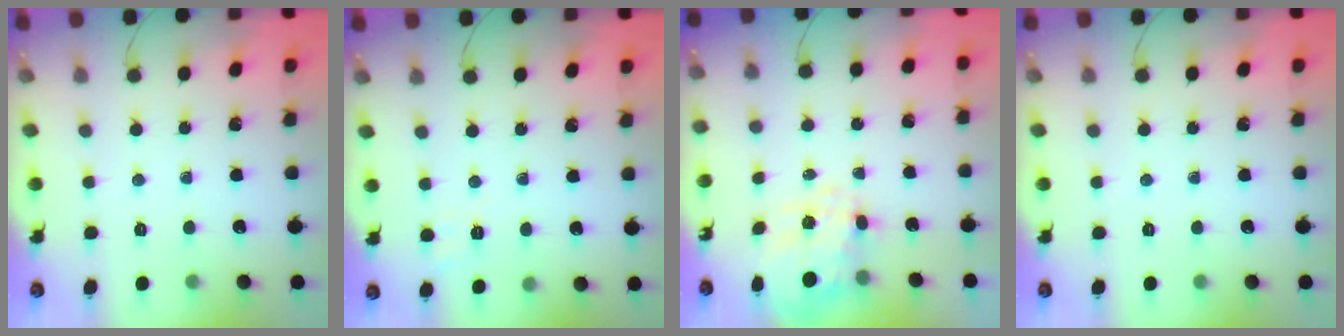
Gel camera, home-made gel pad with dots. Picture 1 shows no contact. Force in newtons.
{"total": 2.9, "press": 2.3, "slide": 1.9}
{"total": 10.3, "press": 10.2, "slide": 1.1}
{"total": 0.0}